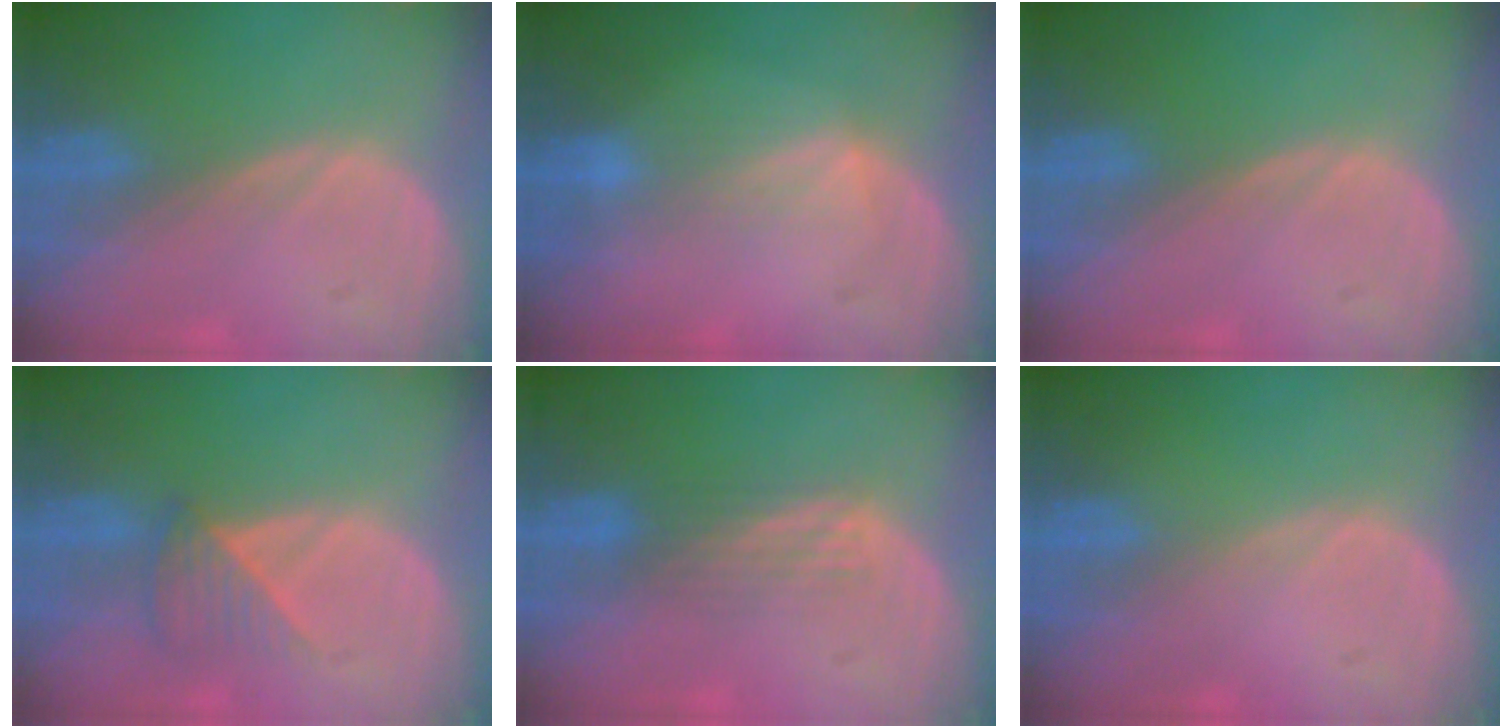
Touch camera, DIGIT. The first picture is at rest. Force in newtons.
{"total": 2.7, "press": 2.7, "slide": 0.4}
{"total": 0.0}
{"total": 3.5, "press": 3.5, "slide": 0.4}
{"total": 2.9, "press": 2.9, "slide": 0.2}
{"total": 0.0}